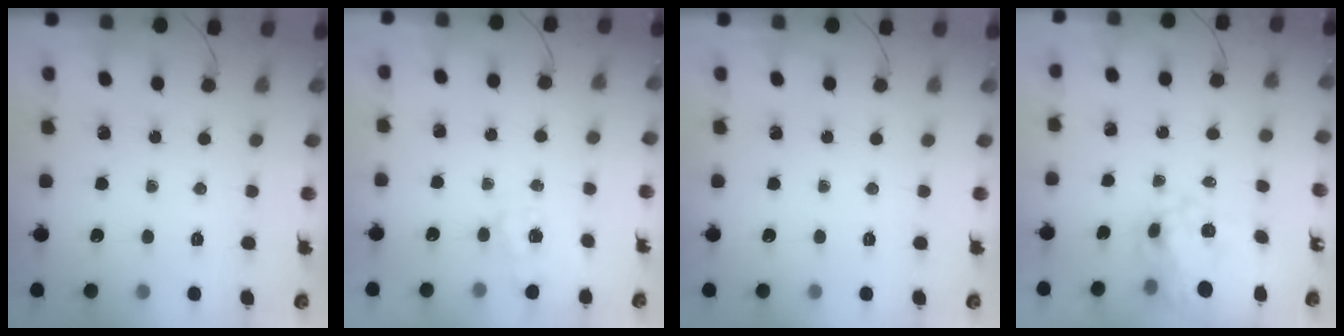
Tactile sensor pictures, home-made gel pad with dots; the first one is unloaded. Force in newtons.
{"total": 0.9, "press": 0.3, "slide": 0.8}
{"total": 0.0}
{"total": 14.9, "press": 14.6, "slide": 2.9}